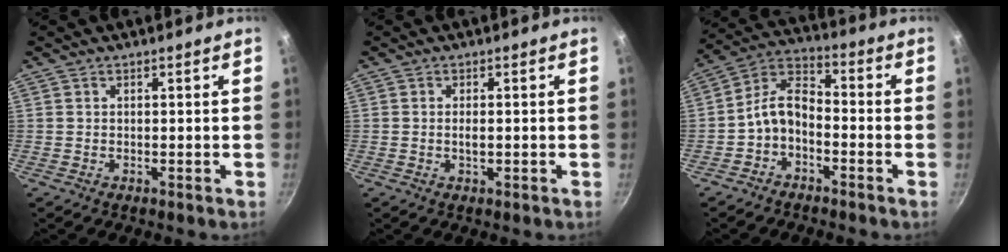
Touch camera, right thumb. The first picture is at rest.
{"total": 1.7, "force": [-0.2, 0.7, 1.6], "torque": [-0.031, 0.000, -0.004]}
{"total": 8.1, "force": [-3.2, 5.0, 5.5], "torque": [-0.098, 0.057, -0.072]}